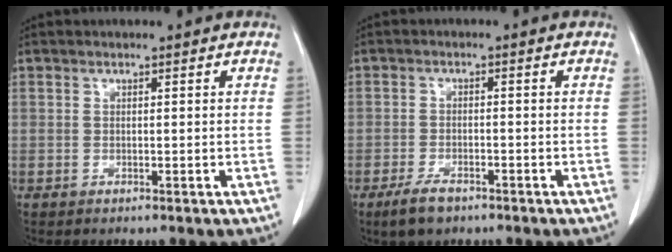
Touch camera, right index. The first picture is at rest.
{"total": 4.0, "force": [-2.7, 1.8, 2.3], "torque": [-0.049, -0.003, -0.044]}